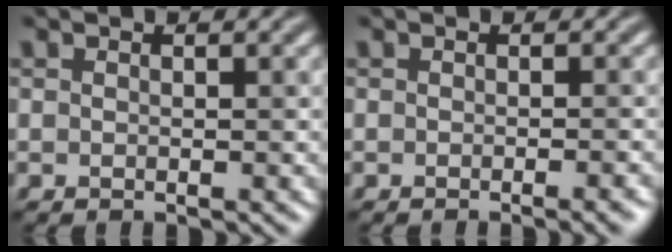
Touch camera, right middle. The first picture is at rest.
{"total": 2.0, "force": [-0.9, 0.5, 1.7], "torque": [-0.013, 0.000, -0.013]}